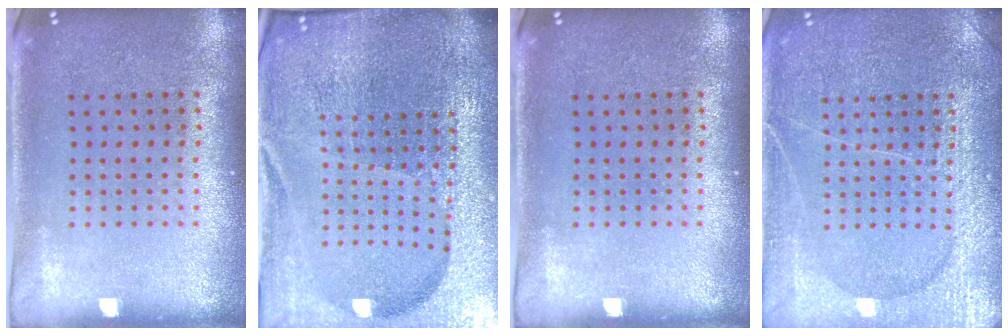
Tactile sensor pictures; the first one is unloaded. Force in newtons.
{"total": 6.7, "press": 5.8, "slide": 3.3}
{"total": 0.0}
{"total": 5.5, "press": 5.5, "slide": 0.7}